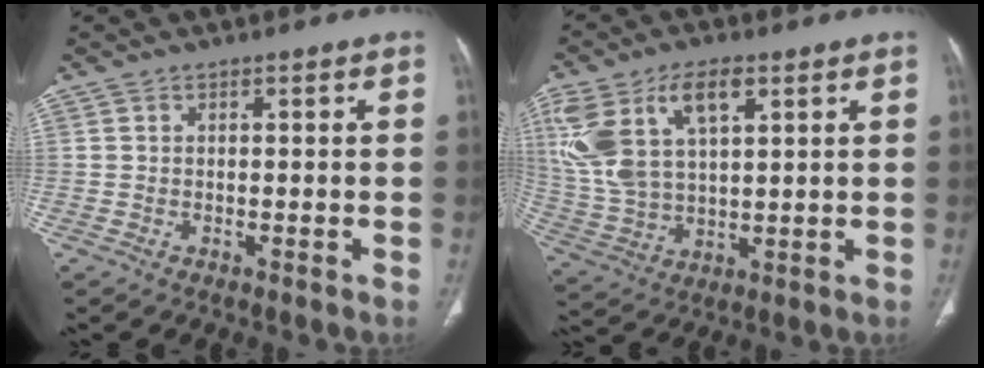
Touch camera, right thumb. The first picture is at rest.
{"total": 17.1, "force": [7.0, 8.9, 12.8], "torque": [-0.270, -0.004, 0.142]}